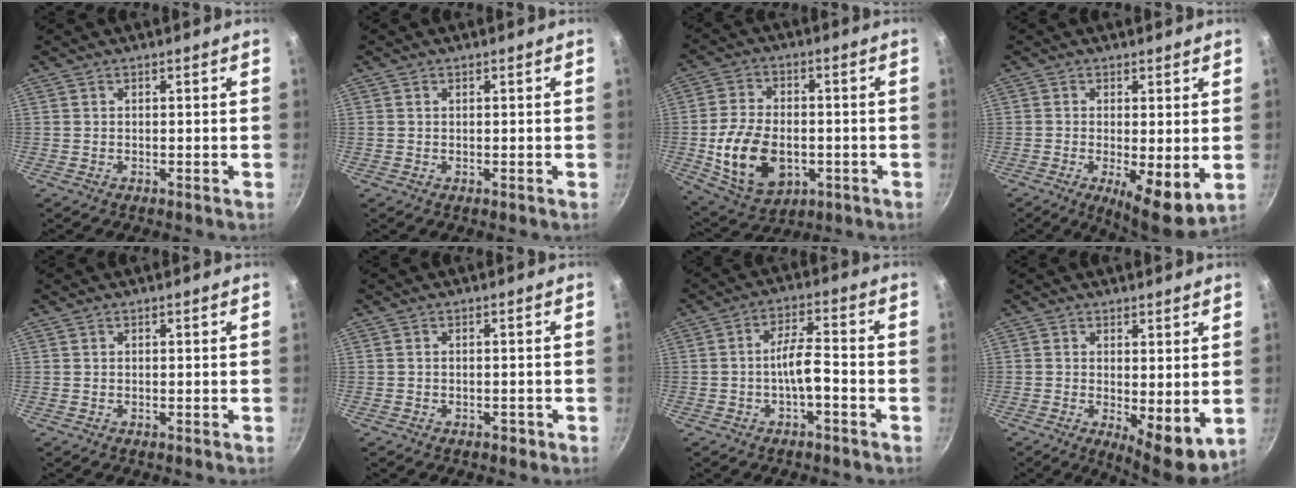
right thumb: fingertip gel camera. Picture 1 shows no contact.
{"total": 0.0}
{"total": 15.6, "force": [-3.1, 10.2, 11.4], "torque": [-0.196, 0.007, -0.040]}
{"total": 8.6, "force": [-1.1, 2.6, 8.2], "torque": [-0.117, -0.018, -0.010]}
{"total": 0.0}
{"total": 1.2, "force": [-0.8, 0.8, 0.6], "torque": [-0.004, 0.011, -0.004]}
{"total": 5.7, "force": [-2.3, 1.7, 4.9], "torque": [-0.087, 0.033, -0.041]}
{"total": 7.8, "force": [0.1, 2.9, 7.3], "torque": [-0.095, -0.024, 0.007]}